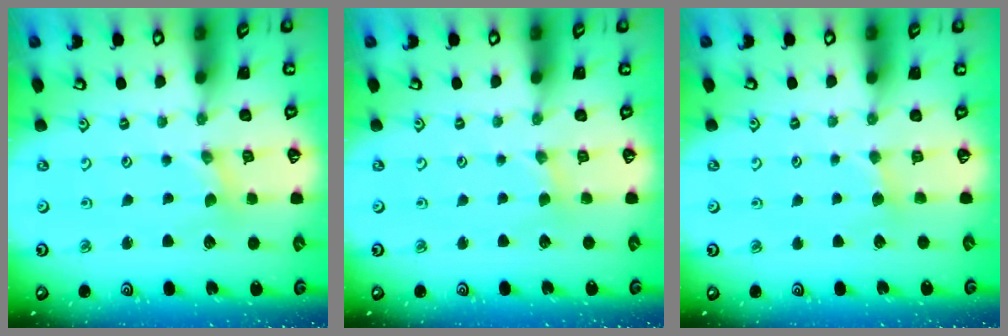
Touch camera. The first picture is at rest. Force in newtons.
{"total": 1.3, "press": 1.2, "slide": 0.3}
{"total": 2.0, "press": 2.0, "slide": 0.1}